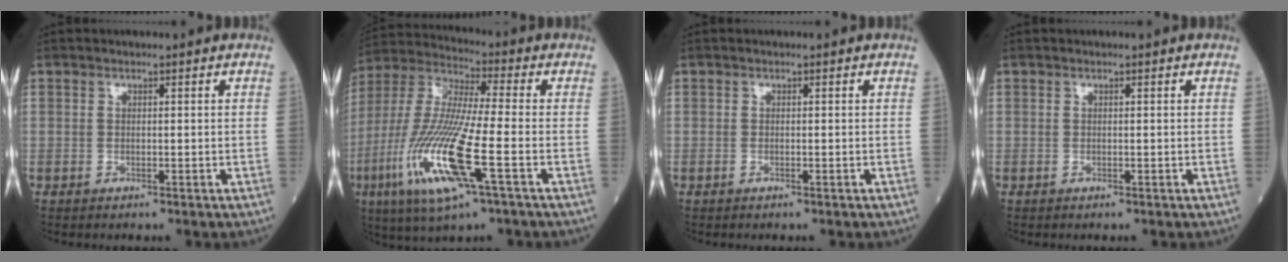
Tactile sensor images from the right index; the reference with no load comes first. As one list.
[{"total": 18.0, "force": [-5.9, 2.1, 16.9], "torque": [-0.370, -0.023, -0.110]}, {"total": 0.0}, {"total": 0.0}]